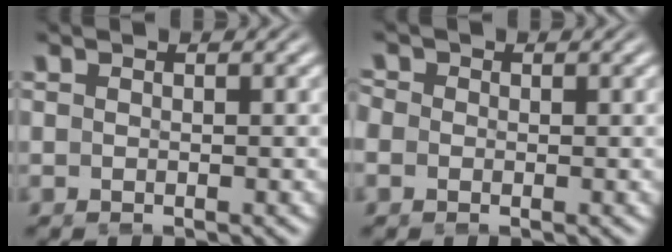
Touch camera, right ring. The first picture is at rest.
{"total": 3.3, "force": [-0.2, 3.1, 1.0], "torque": [-0.035, -0.002, -0.013]}